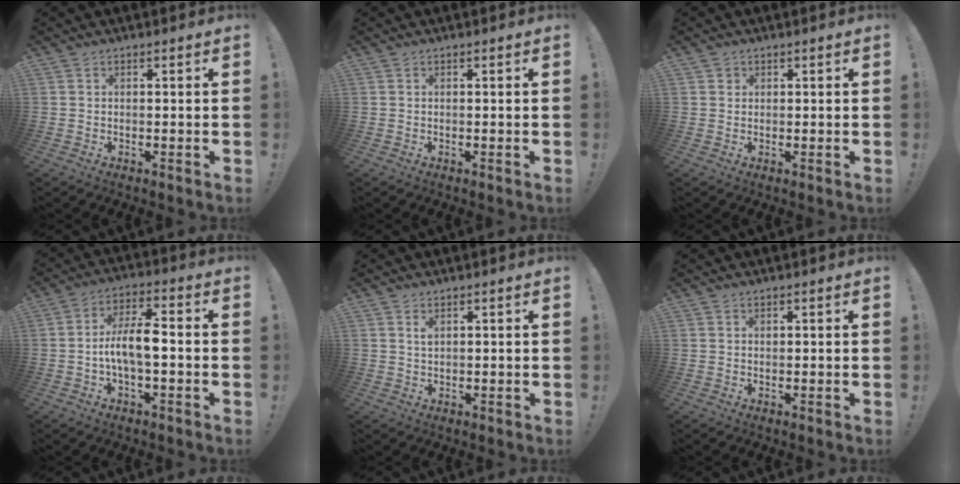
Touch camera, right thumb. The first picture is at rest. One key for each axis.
{"total": 0.0}
{"total": 1.5, "fx": 0.8, "fy": 1.2, "fz": 0.2, "tx": 0.004, "ty": -0.001, "tz": 0.012}
{"total": 9.5, "fx": -1.9, "fy": 3.6, "fz": 8.6, "tx": -0.160, "ty": 0.016, "tz": -0.031}
{"total": 1.7, "fx": 1.0, "fy": 1.2, "fz": 0.5, "tx": -0.004, "ty": -0.005, "tz": 0.017}
{"total": 0.5, "fx": 0.3, "fy": 0.4, "fz": 0.2, "tx": -0.001, "ty": 0.000, "tz": 0.006}